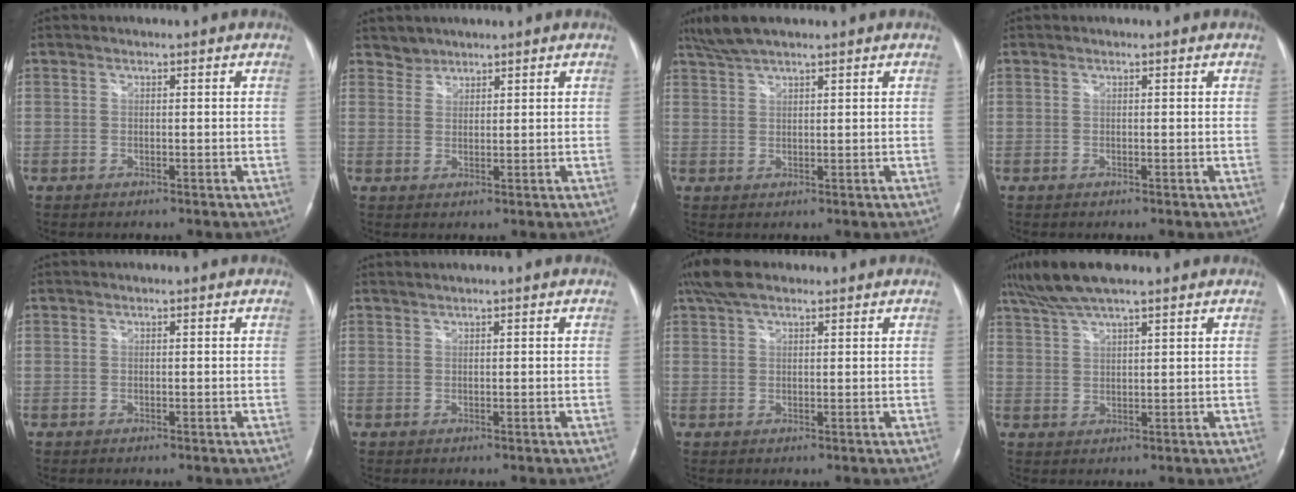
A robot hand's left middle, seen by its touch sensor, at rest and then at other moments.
{"total": 2.1, "force": [1.8, 0.9, -0.5], "torque": [0.012, 0.007, 0.030]}
{"total": 5.1, "force": [4.2, 0.8, 2.8], "torque": [-0.062, 0.018, 0.082]}
{"total": 0.0}
{"total": 0.0}
{"total": 0.8, "force": [0.7, -0.2, 0.2], "torque": [-0.008, 0.007, 0.019]}
{"total": 5.6, "force": [4.2, 2.1, 3.1], "torque": [-0.069, 0.024, 0.079]}
{"total": 8.1, "force": [6.5, 1.0, 4.7], "torque": [-0.094, 0.032, 0.117]}